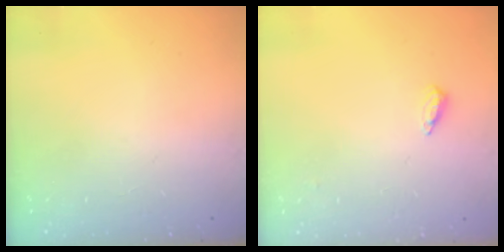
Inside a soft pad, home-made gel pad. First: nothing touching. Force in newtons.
{"total": 3.9, "press": 3.8, "slide": 0.6}